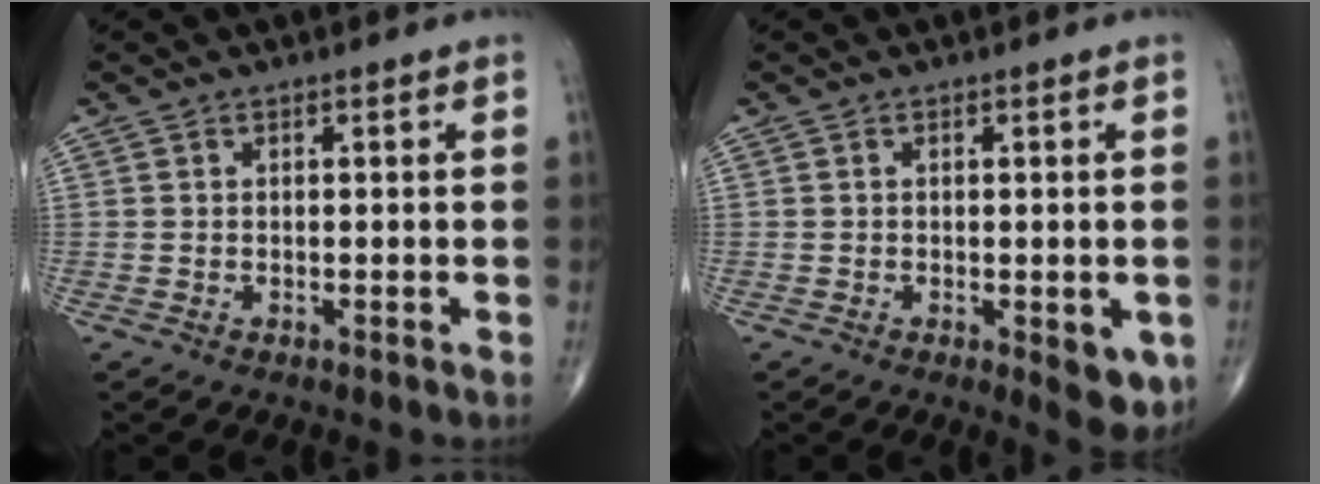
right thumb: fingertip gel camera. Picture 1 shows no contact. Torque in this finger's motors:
{"motor_torque": [0.75, 0.91, 0.71, -0.30, 0.16]}